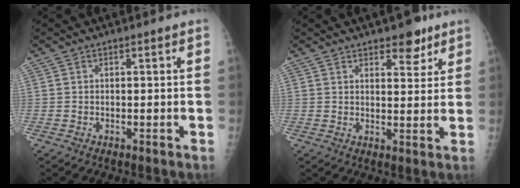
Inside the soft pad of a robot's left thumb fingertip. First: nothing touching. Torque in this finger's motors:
{"motor_torque": [0.03, 0.40, -0.43, -0.16, 0.02]}